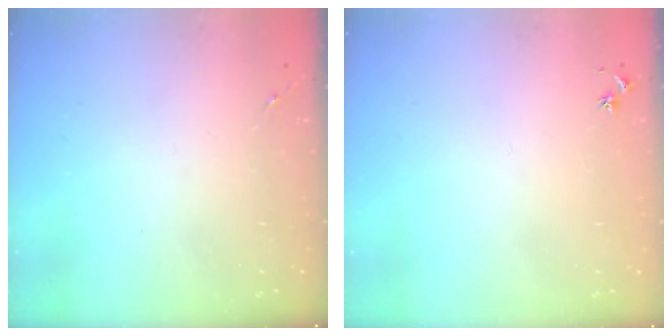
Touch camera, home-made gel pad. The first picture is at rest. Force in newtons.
{"total": 3.0, "press": 2.9, "slide": 0.3}